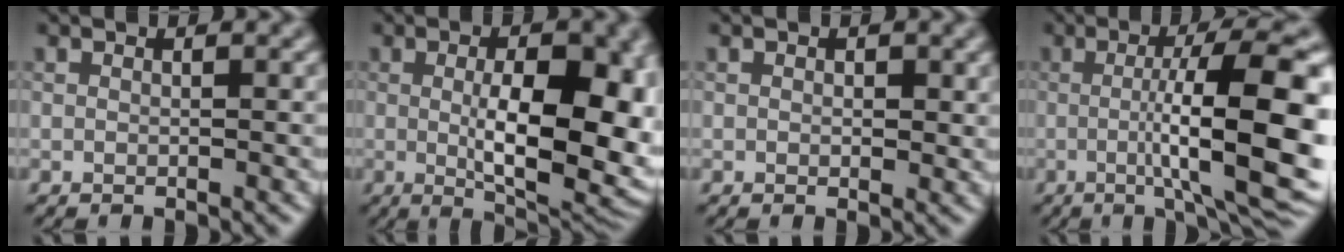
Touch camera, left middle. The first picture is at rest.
{"total": 10.8, "force": [-0.4, 4.2, 9.9], "torque": [-0.138, -0.011, 0.003]}
{"total": 0.9, "force": [0.3, 0.6, 0.6], "torque": [-0.007, -0.003, 0.003]}
{"total": 11.6, "force": [-0.7, 2.7, 11.3], "torque": [-0.145, -0.003, -0.012]}